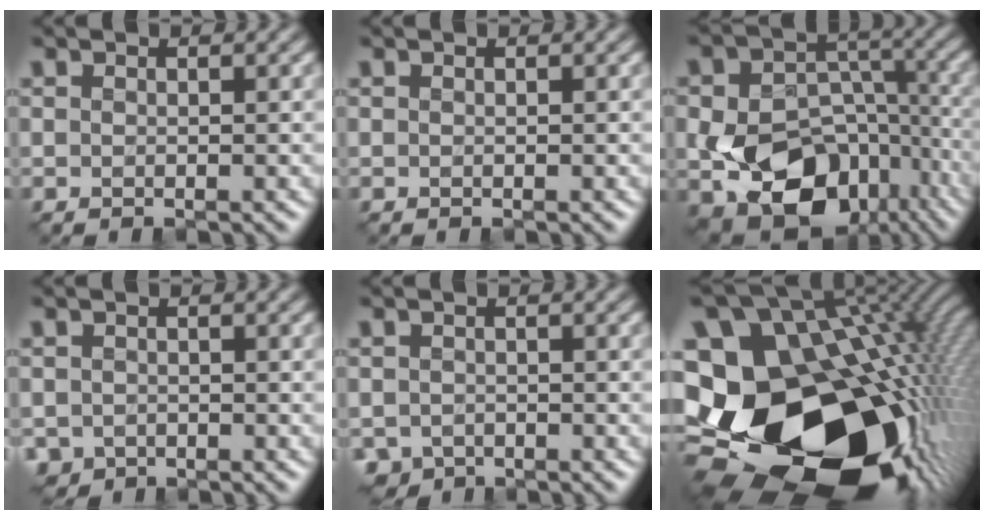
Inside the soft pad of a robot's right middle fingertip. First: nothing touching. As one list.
[{"total": 0.0}, {"total": 13.1, "force": [-5.0, 9.0, 8.0], "torque": [-0.127, -0.010, -0.081]}, {"total": 1.5, "force": [-0.9, 1.2, 0.3], "torque": [-0.002, -0.009, -0.019]}, {"total": 2.1, "force": [-1.5, 1.4, 0.4], "torque": [-0.003, -0.011, -0.031]}, {"total": 23.0, "force": [-3.6, 17.4, 14.6], "torque": [-0.252, -0.044, -0.073]}]